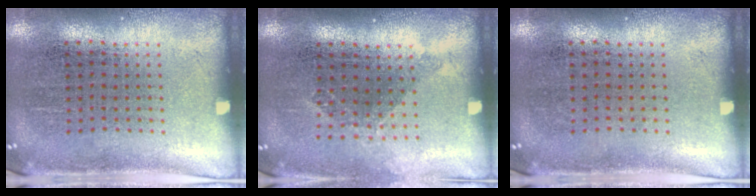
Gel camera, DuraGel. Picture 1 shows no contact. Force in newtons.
{"total": 1.0, "press": 0.8, "slide": 0.6}
{"total": 0.0}